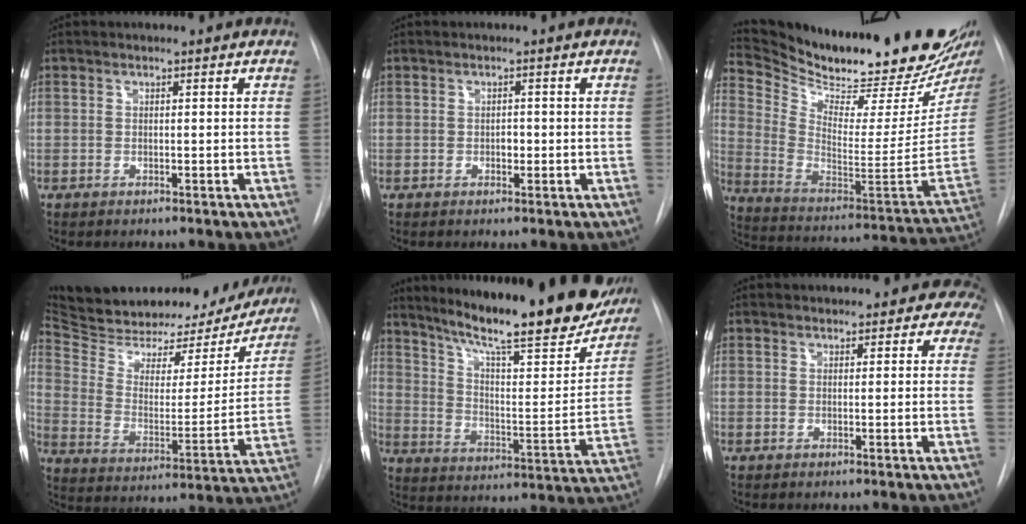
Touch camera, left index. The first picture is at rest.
{"total": 1.1, "force": [-0.3, 0.7, 0.7], "torque": [-0.012, 0.000, -0.004]}
{"total": 28.5, "force": [24.9, 3.0, 13.6], "torque": [-0.231, -0.105, 0.353]}
{"total": 28.7, "force": [25.3, 9.1, 9.8], "torque": [-0.179, -0.030, 0.345]}
{"total": 28.1, "force": [22.7, 4.7, 15.9], "torque": [-0.243, -0.044, 0.308]}
{"total": 7.8, "force": [6.9, 3.3, 1.4], "torque": [0.021, 0.003, 0.058]}